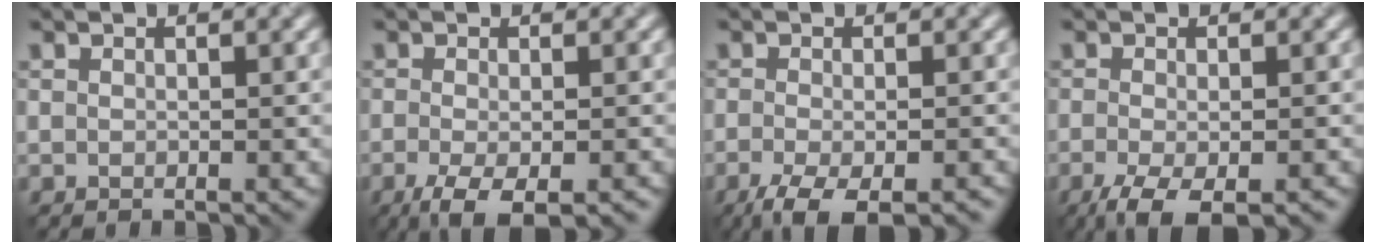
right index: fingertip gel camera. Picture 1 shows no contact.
{"total": 4.5, "force": [-2.4, 1.3, 3.5], "torque": [-0.067, -0.007, -0.040]}
{"total": 4.9, "force": [-3.1, 1.3, 3.6], "torque": [-0.062, -0.009, -0.056]}
{"total": 4.5, "force": [-2.6, 1.2, 3.4], "torque": [-0.064, -0.008, -0.047]}